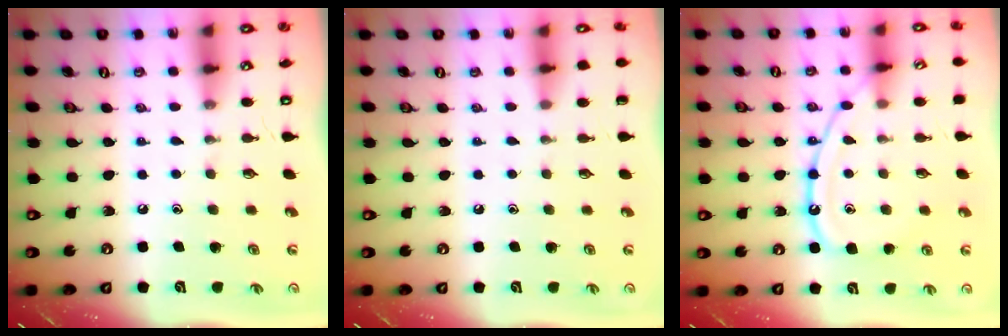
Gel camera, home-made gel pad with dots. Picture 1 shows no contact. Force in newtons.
{"total": 0.0}
{"total": 12.9, "press": 12.8, "slide": 1.3}